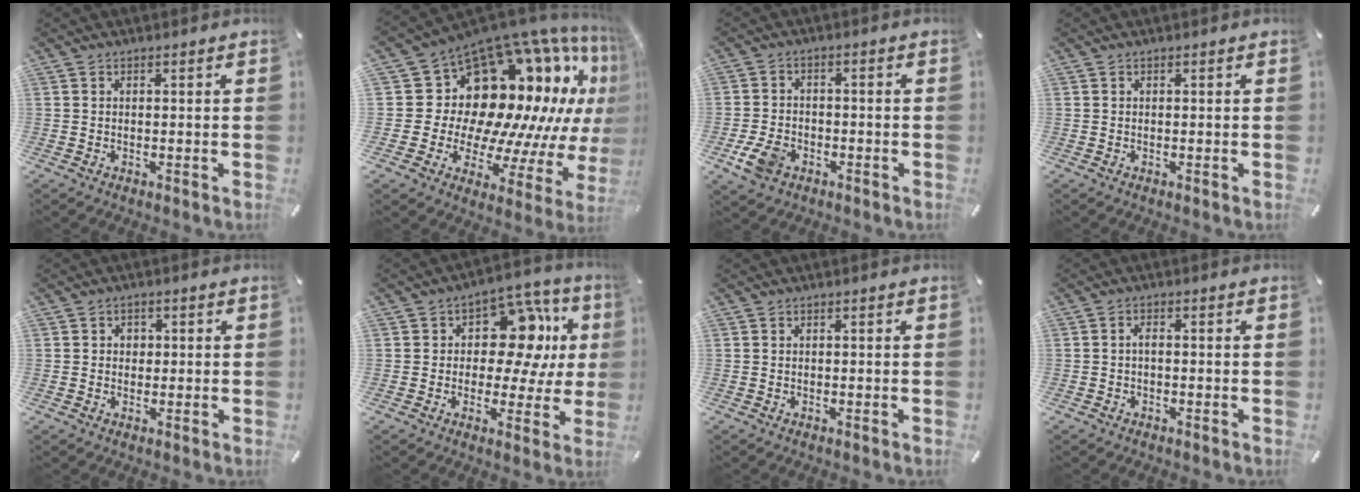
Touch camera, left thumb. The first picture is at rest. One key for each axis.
{"total": 21.4, "fx": 9.7, "fy": 14.3, "fz": 12.7, "tx": -0.170, "ty": -0.135, "tz": 0.204}
{"total": 6.5, "fx": -3.0, "fy": 4.6, "fz": 3.4, "tx": -0.085, "ty": 0.009, "tz": -0.058}
{"total": 0.0}
{"total": 2.3, "fx": -0.2, "fy": 2.1, "fz": 0.8, "tx": -0.002, "ty": 0.001, "tz": -0.011}
{"total": 15.1, "fx": 3.9, "fy": 10.0, "fz": 10.6, "tx": -0.156, "ty": -0.020, "tz": 0.070}
{"total": 0.0}
{"total": 1.7, "fx": -0.6, "fy": 0.8, "fz": 1.3, "tx": -0.027, "ty": 0.004, "tz": -0.013}